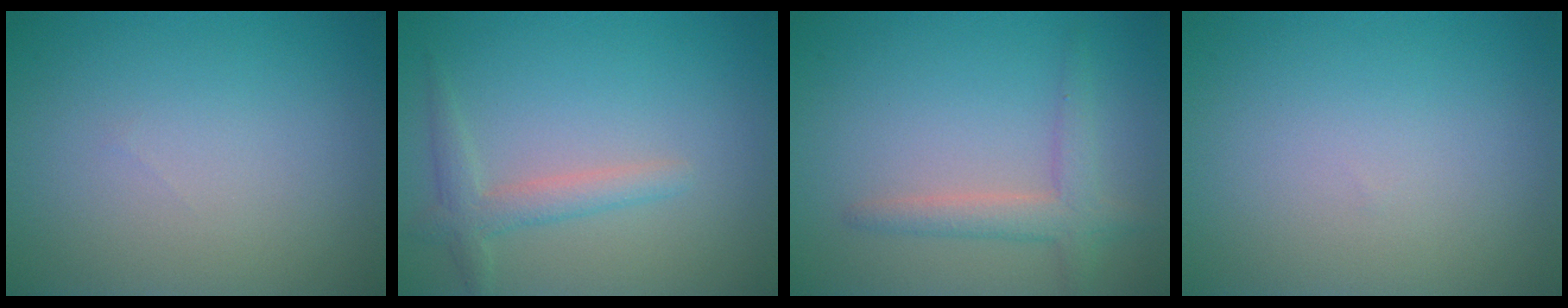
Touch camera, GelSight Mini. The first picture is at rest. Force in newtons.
{"total": 2.3, "press": 2.3, "slide": 0.2}
{"total": 2.7, "press": 2.7, "slide": 0.2}
{"total": 0.0}